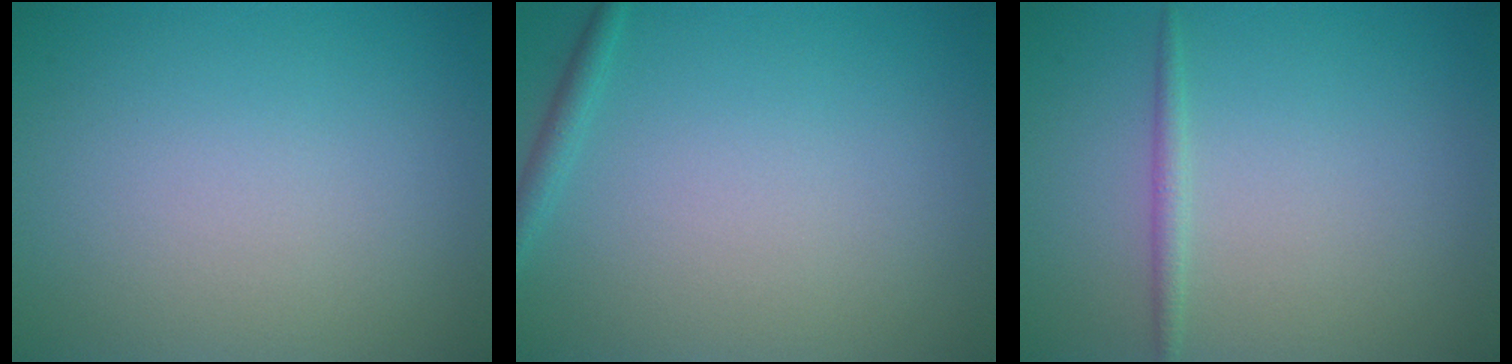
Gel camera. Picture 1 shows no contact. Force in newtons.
{"total": 1.2, "press": 1.1, "slide": 0.1}
{"total": 1.1, "press": 1.1, "slide": 0.1}